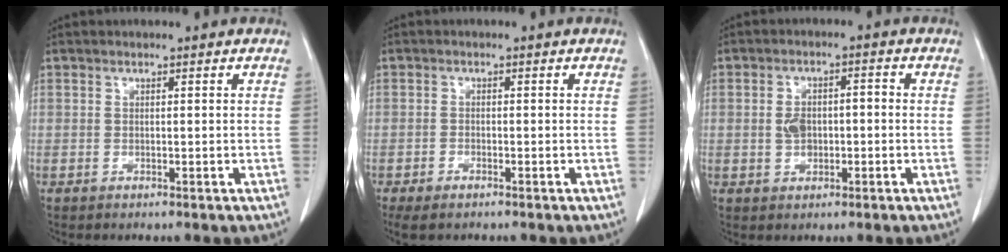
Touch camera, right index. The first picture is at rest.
{"total": 3.3, "force": [-2.5, 1.0, 1.9], "torque": [-0.034, -0.008, -0.038]}
{"total": 4.0, "force": [-0.3, 2.5, 3.0], "torque": [-0.058, 0.018, -0.001]}